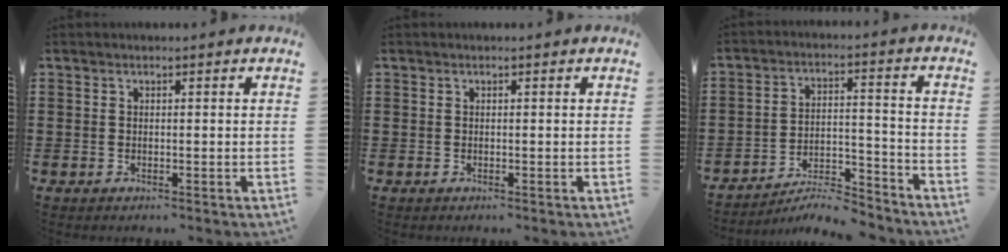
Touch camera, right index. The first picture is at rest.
{"total": 0.0}
{"total": 7.5, "force": [-7.0, 1.2, 2.5], "torque": [-0.031, 0.018, -0.133]}